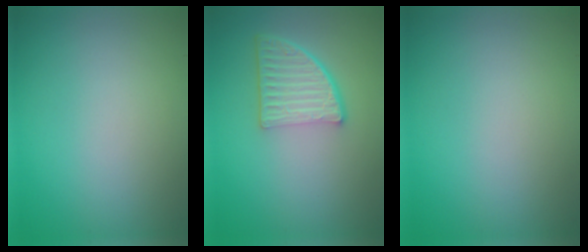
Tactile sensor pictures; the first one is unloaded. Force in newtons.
{"total": 4.8, "press": 3.3, "slide": 3.5}
{"total": 0.0}